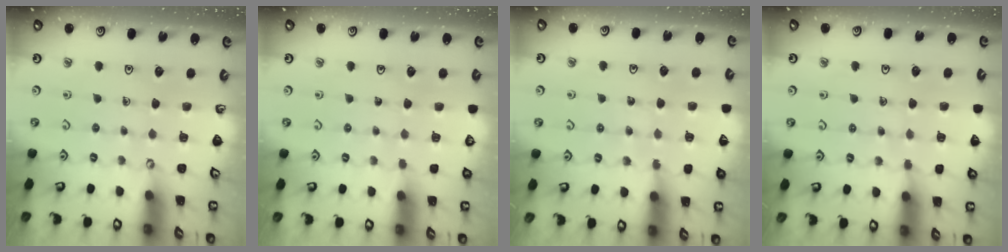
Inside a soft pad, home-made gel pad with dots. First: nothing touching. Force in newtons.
{"total": 0.0}
{"total": 5.9, "press": 5.7, "slide": 1.4}
{"total": 3.6, "press": 3.6, "slide": 0.5}